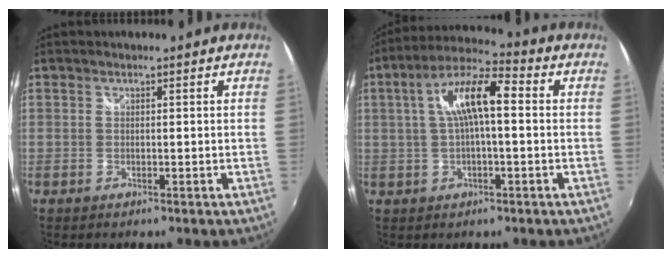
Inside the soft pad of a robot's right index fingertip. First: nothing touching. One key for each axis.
{"total": 10.6, "fx": 1.1, "fy": 3.0, "fz": 10.1, "tx": -0.189, "ty": 0.024, "tz": 0.018}